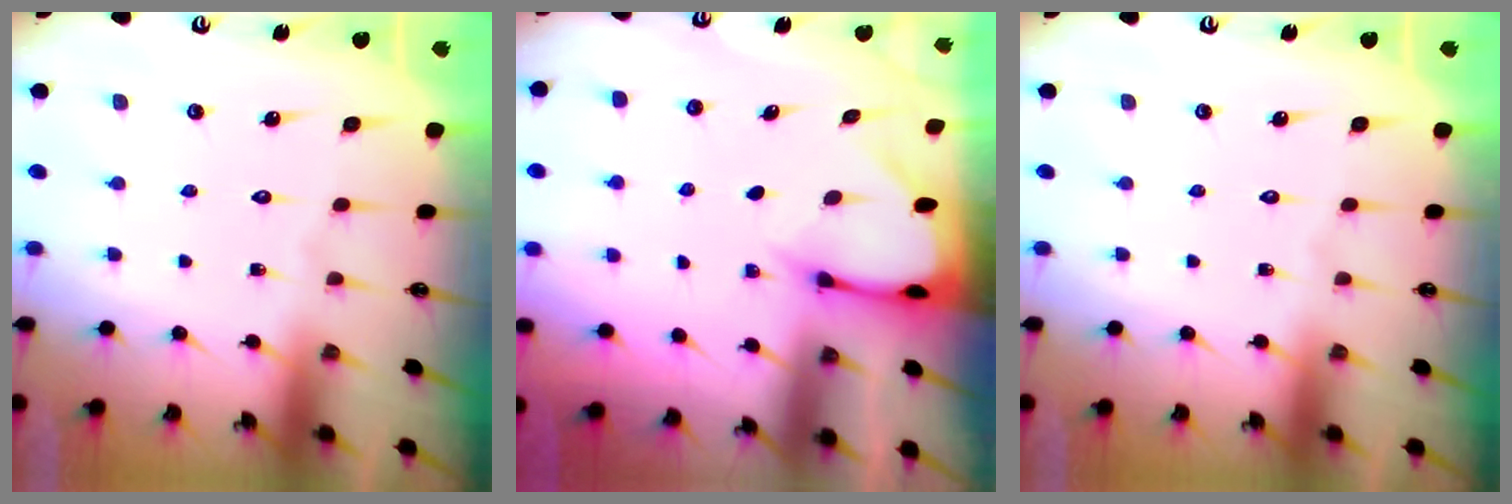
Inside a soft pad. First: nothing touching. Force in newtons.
{"total": 2.3, "press": 2.3, "slide": 0.1}
{"total": 0.0}